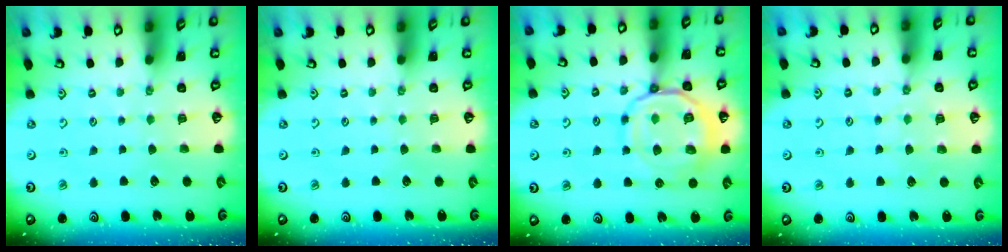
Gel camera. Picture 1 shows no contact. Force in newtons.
{"total": 0.0}
{"total": 15.3, "press": 15.3, "slide": 1.4}
{"total": 6.5, "press": 6.4, "slide": 0.6}